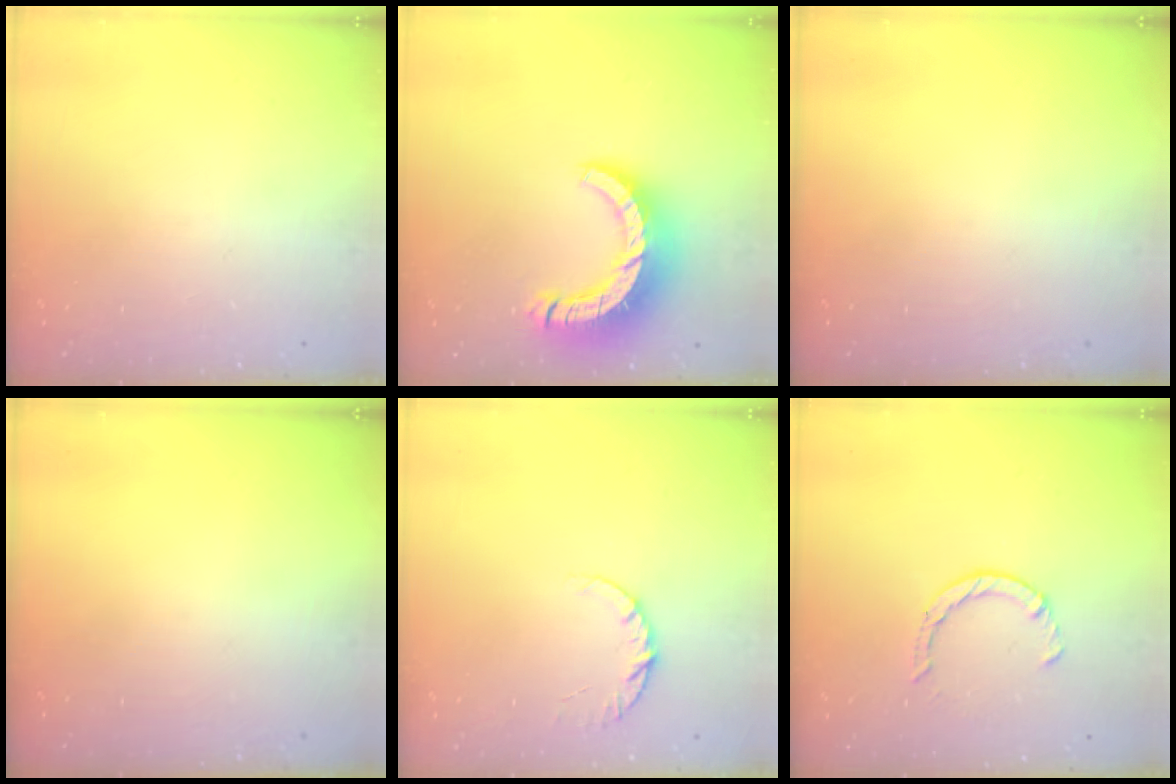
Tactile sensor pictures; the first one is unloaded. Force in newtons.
{"total": 13.5, "press": 13.4, "slide": 1.5}
{"total": 0.0}
{"total": 0.0}
{"total": 6.3, "press": 6.3, "slide": 0.6}
{"total": 4.1, "press": 4.0, "slide": 0.4}